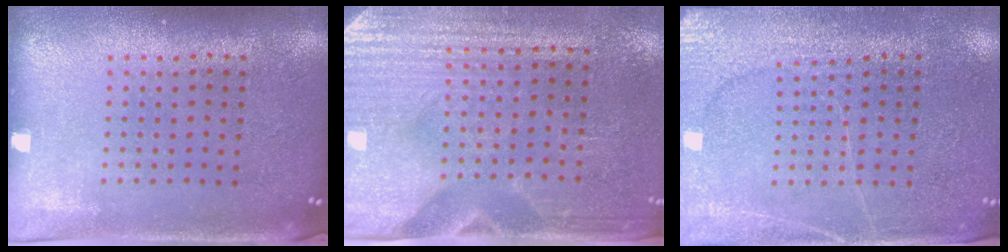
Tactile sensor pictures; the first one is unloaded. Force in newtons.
{"total": 3.1, "press": 2.8, "slide": 1.4}
{"total": 2.8, "press": 2.7, "slide": 0.8}